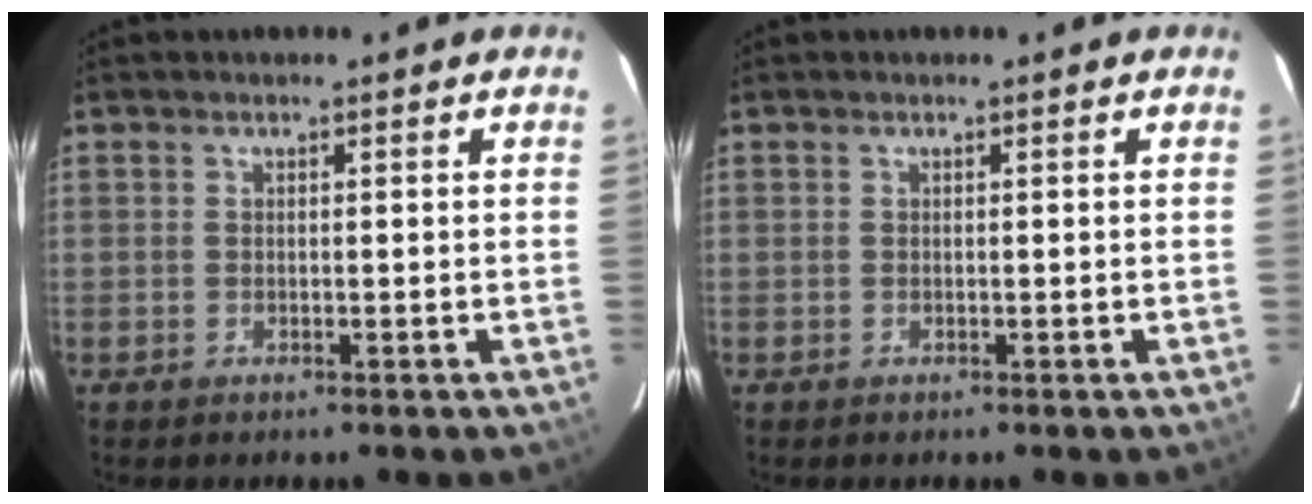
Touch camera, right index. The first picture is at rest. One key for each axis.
{"total": 0.0}